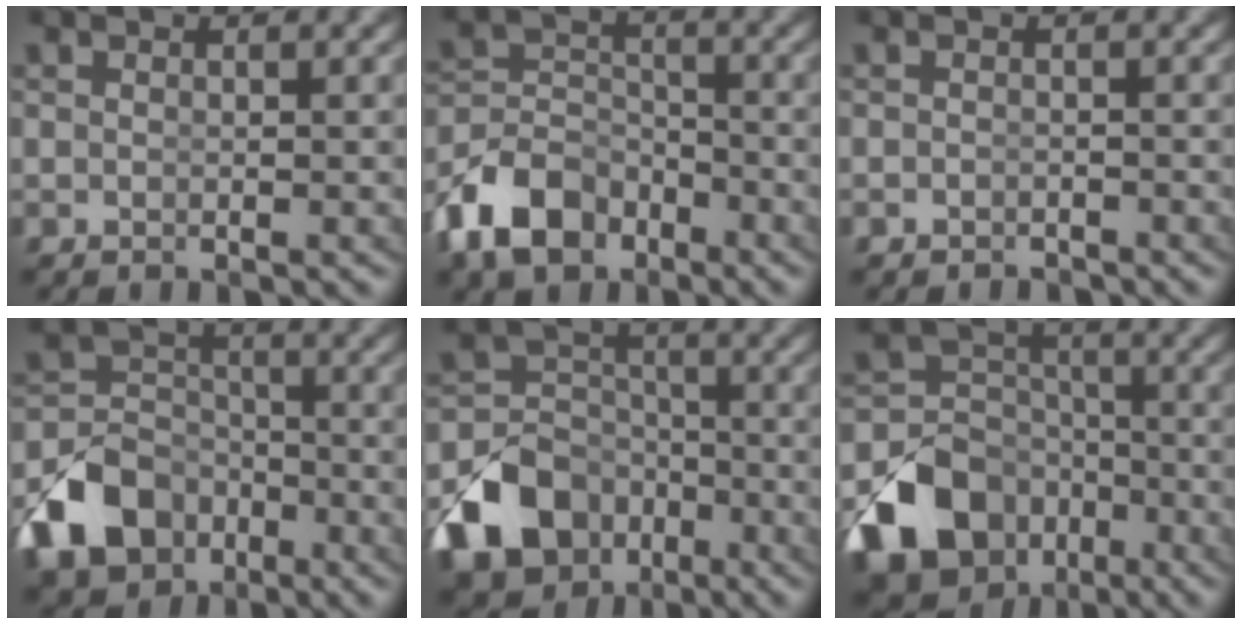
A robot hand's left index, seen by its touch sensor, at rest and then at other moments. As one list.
[{"total": 6.5, "force": [-4.1, 4.4, 2.7], "torque": [-0.054, -0.025, -0.062]}, {"total": 1.3, "force": [-1.3, 0.1, -0.2], "torque": [0.000, -0.017, -0.011]}, {"total": 7.3, "force": [-4.1, 5.5, 2.6], "torque": [-0.040, -0.025, -0.068]}, {"total": 9.6, "force": [-5.2, 7.3, 3.3], "torque": [-0.047, -0.035, -0.083]}, {"total": 12.5, "force": [-6.6, 9.7, 4.3], "torque": [-0.068, -0.052, -0.104]}]